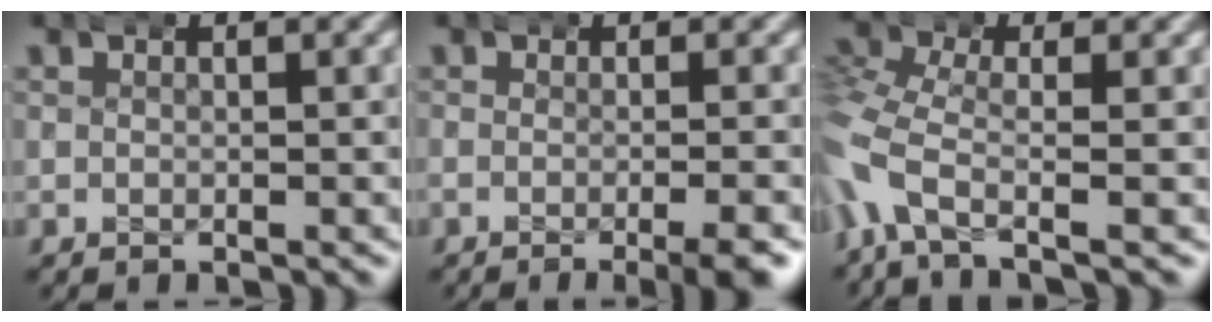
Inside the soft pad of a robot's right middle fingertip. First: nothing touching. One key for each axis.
{"total": 2.6, "fx": -1.4, "fy": -0.1, "fz": 2.2, "tx": -0.019, "ty": 0.004, "tz": -0.029}
{"total": 3.9, "fx": -1.4, "fy": 2.6, "fz": 2.5, "tx": -0.100, "ty": -0.023, "tz": -0.015}